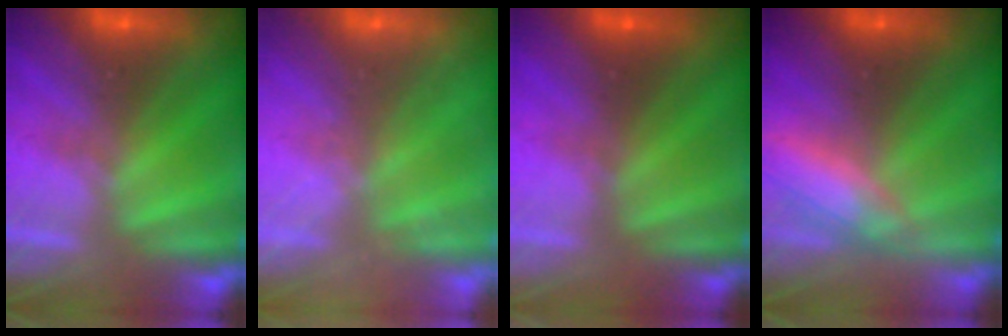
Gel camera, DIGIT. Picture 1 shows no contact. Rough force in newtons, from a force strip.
{"total": 2.5}
{"total": 3.1}
{"total": 3.0}